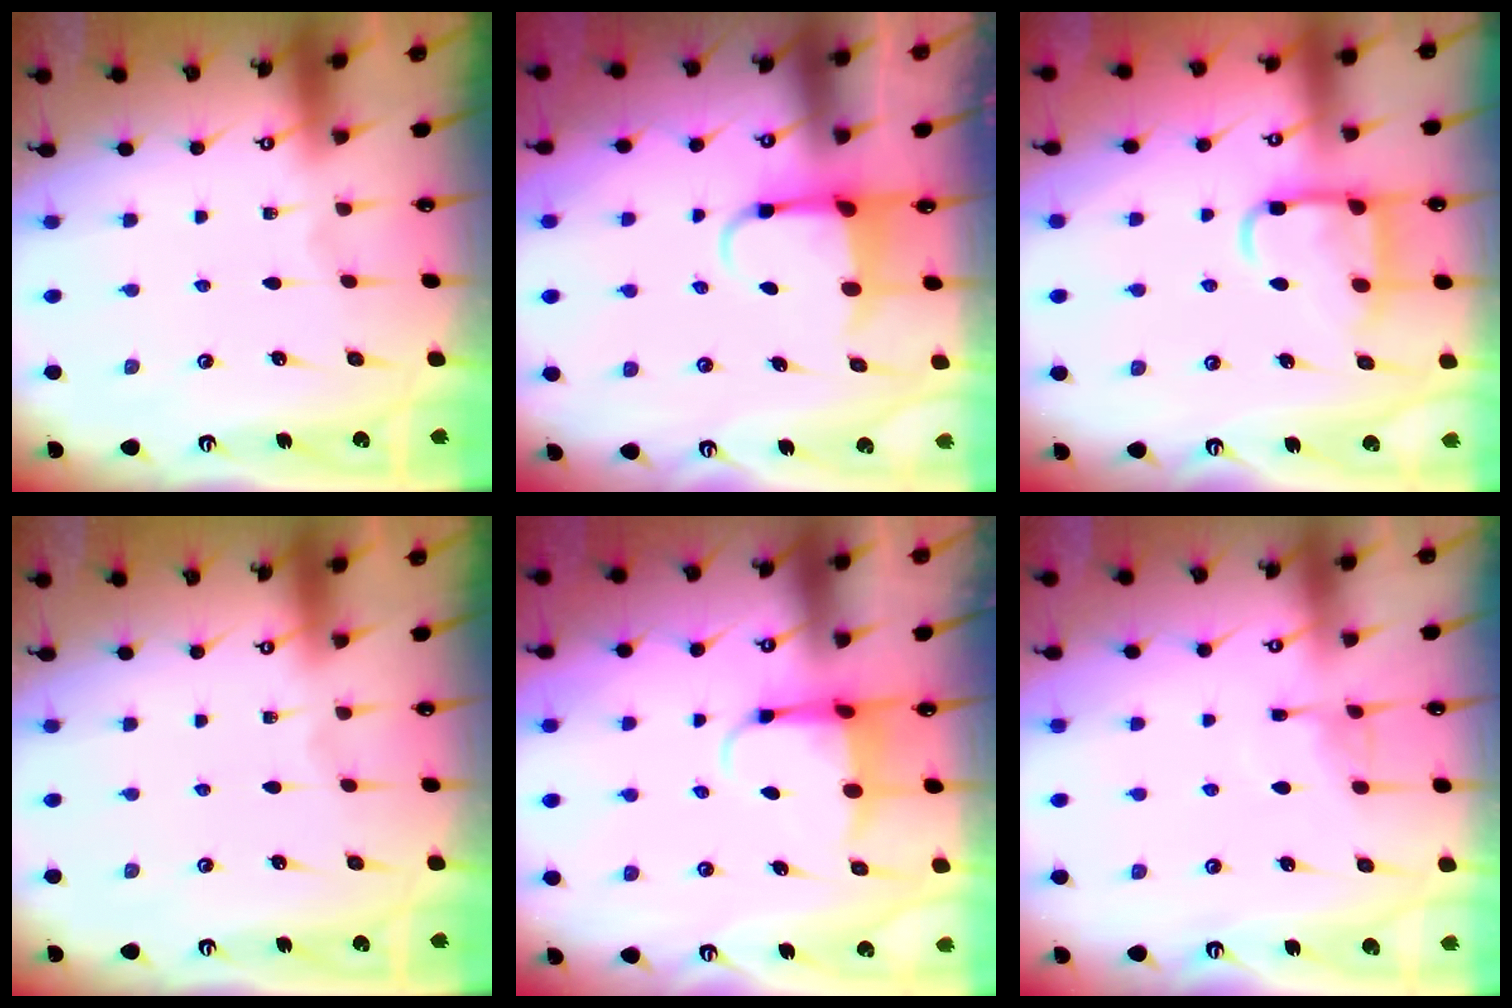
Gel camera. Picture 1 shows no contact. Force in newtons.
{"total": 4.1, "press": 4.1, "slide": 0.8}
{"total": 11.7, "press": 11.6, "slide": 1.5}
{"total": 0.0}
{"total": 5.0, "press": 4.9, "slide": 1.1}
{"total": 6.6, "press": 6.6, "slide": 0.8}